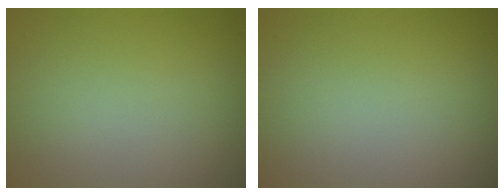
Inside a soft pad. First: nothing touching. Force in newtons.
{"total": 0.0}